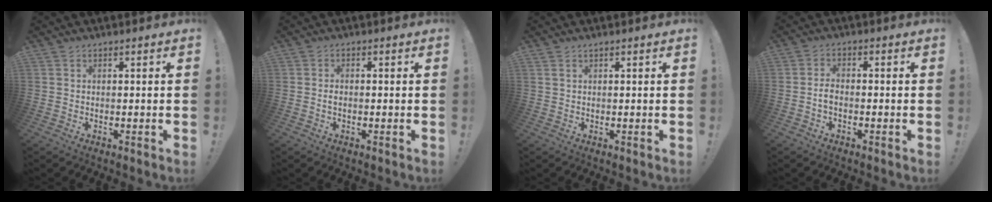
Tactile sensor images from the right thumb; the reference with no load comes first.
{"total": 1.0, "force": [-0.4, 0.5, 0.7], "torque": [-0.019, 0.006, -0.007]}
{"total": 1.3, "force": [0.8, 0.1, 1.0], "torque": [-0.029, 0.004, 0.016]}
{"total": 2.9, "force": [-0.9, 1.5, 2.3], "torque": [-0.051, 0.004, -0.015]}